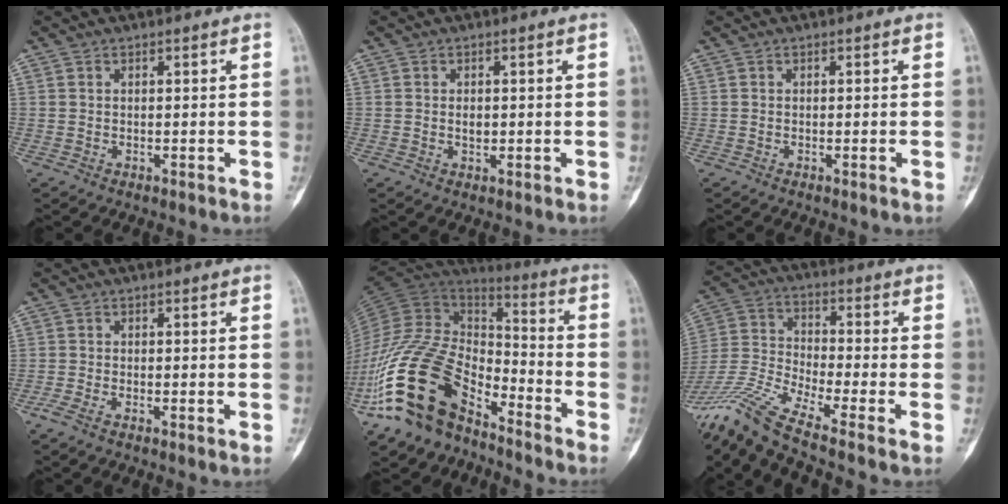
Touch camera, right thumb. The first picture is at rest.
{"total": 1.7, "force": [0.0, 1.2, 1.2], "torque": [-0.016, 0.001, 0.001]}
{"total": 1.0, "force": [-0.2, 0.0, 1.0], "torque": [-0.015, -0.002, -0.003]}
{"total": 2.4, "force": [-1.3, 0.3, 2.0], "torque": [-0.048, -0.004, -0.033]}
{"total": 22.6, "force": [-13.8, 11.1, 14.0], "torque": [-0.262, 0.075, -0.262]}
{"total": 18.4, "force": [-13.3, 0.7, 12.7], "torque": [-0.304, 0.017, -0.258]}